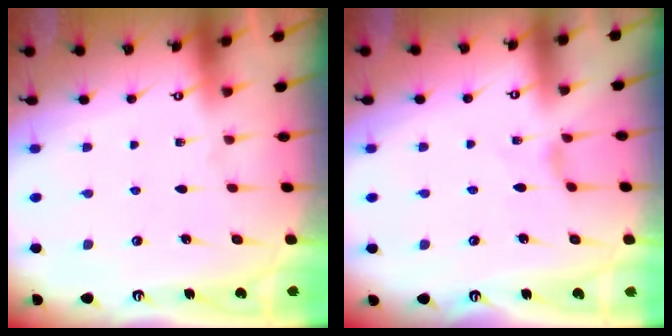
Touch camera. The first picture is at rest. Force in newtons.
{"total": 2.1, "press": 2.0, "slide": 0.5}